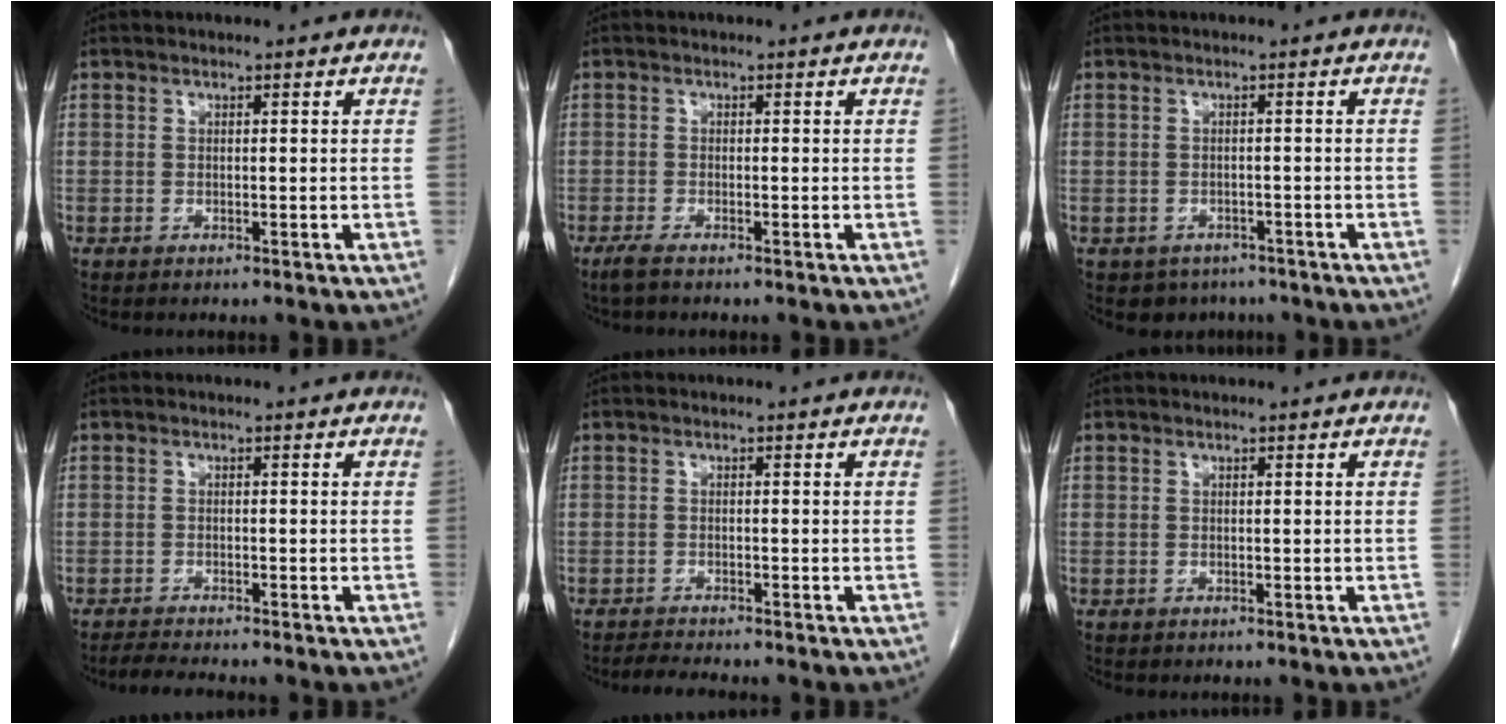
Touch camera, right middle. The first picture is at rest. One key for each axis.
{"total": 1.5, "fx": -1.2, "fy": 0.0, "fz": 0.9, "tx": -0.028, "ty": -0.006, "tz": -0.026}
{"total": 3.7, "fx": -2.7, "fy": 2.5, "fz": 0.2, "tx": -0.003, "ty": 0.007, "tz": -0.036}
{"total": 3.1, "fx": -2.8, "fy": -0.2, "fz": 1.2, "tx": -0.025, "ty": -0.014, "tz": -0.047}
{"total": 2.6, "fx": -2.4, "fy": -0.2, "fz": 0.9, "tx": -0.022, "ty": -0.012, "tz": -0.040}
{"total": 0.0}